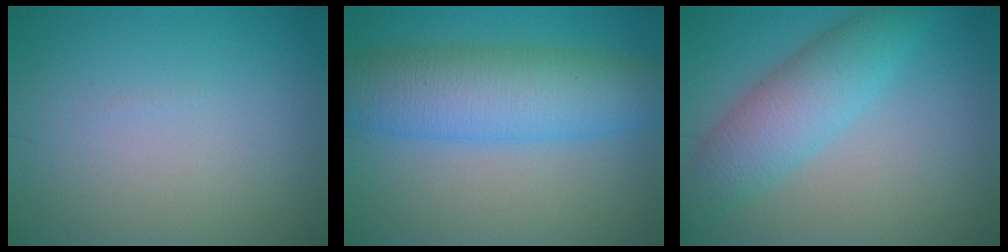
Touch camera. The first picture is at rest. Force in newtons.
{"total": 8.0, "press": 8.0, "slide": 0.1}
{"total": 5.3, "press": 5.3, "slide": 0.2}